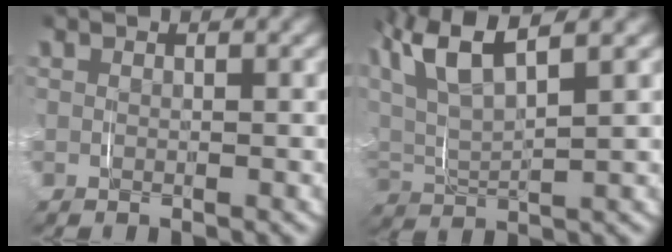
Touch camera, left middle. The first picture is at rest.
{"total": 5.4, "force": [2.5, 2.4, 4.2], "torque": [-0.117, 0.002, 0.042]}